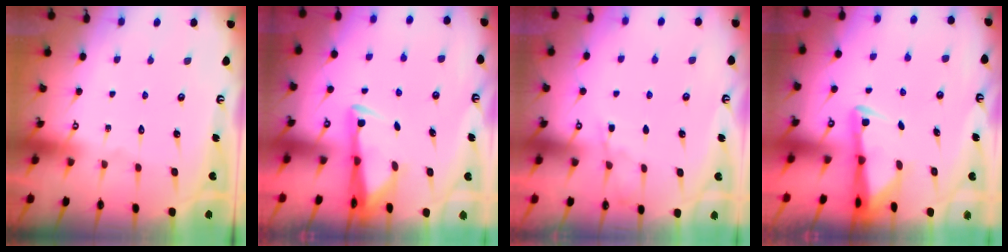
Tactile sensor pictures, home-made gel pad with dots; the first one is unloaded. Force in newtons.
{"total": 2.9, "press": 2.8, "slide": 0.9}
{"total": 3.5, "press": 3.5, "slide": 0.5}
{"total": 3.0, "press": 2.9, "slide": 0.6}